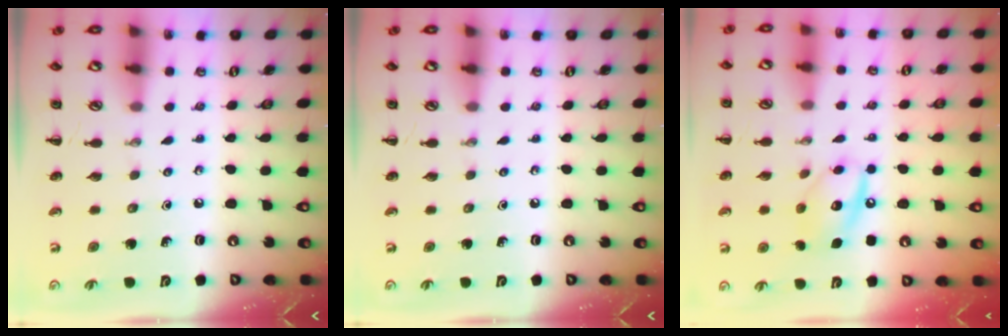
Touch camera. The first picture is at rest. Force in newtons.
{"total": 0.0}
{"total": 12.0, "press": 11.9, "slide": 1.4}